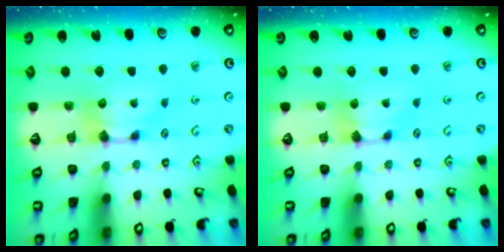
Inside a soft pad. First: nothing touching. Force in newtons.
{"total": 0.5, "press": 0.4, "slide": 0.3}